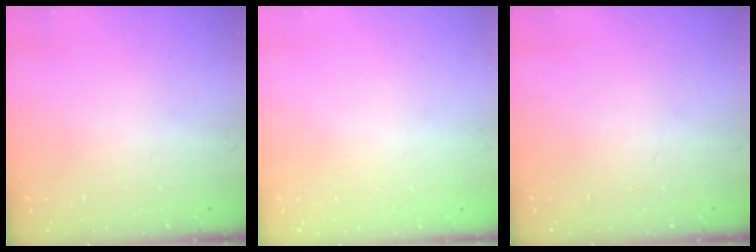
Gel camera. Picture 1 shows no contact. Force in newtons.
{"total": 0.0}
{"total": 0.0}